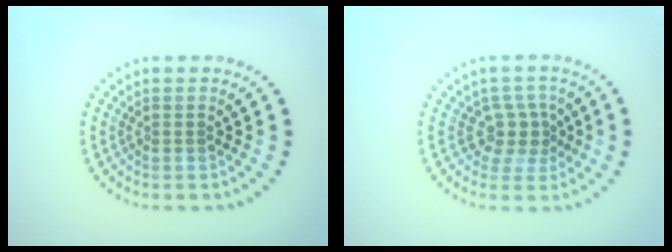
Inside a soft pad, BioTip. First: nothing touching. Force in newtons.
{"total": 2.5, "press": 1.8, "slide": 1.7}